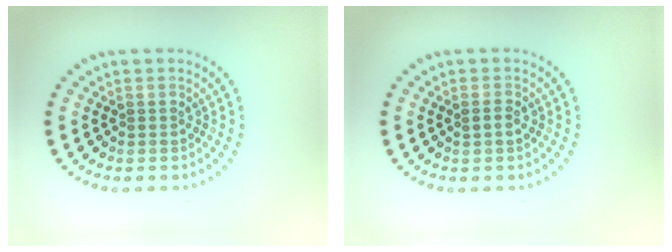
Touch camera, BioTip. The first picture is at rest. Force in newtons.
{"total": 1.0, "press": 1.0, "slide": 0.3}